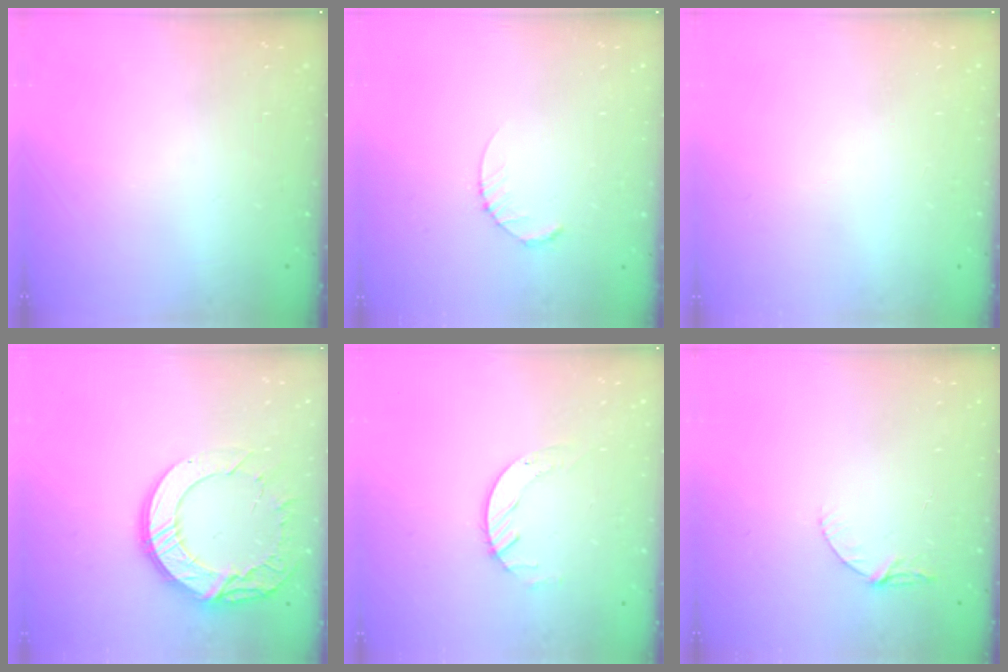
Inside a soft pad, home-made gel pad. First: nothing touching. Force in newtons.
{"total": 2.6, "press": 2.6, "slide": 0.4}
{"total": 0.0}
{"total": 17.6, "press": 17.5, "slide": 1.5}
{"total": 4.2, "press": 4.1, "slide": 0.5}
{"total": 5.2, "press": 5.1, "slide": 0.6}